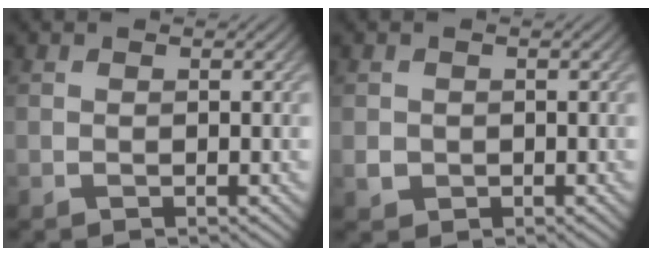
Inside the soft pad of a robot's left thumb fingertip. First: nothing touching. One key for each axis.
{"total": 1.5, "fx": -0.2, "fy": 1.4, "fz": 0.4, "tx": -0.007, "ty": -0.006, "tz": -0.004}